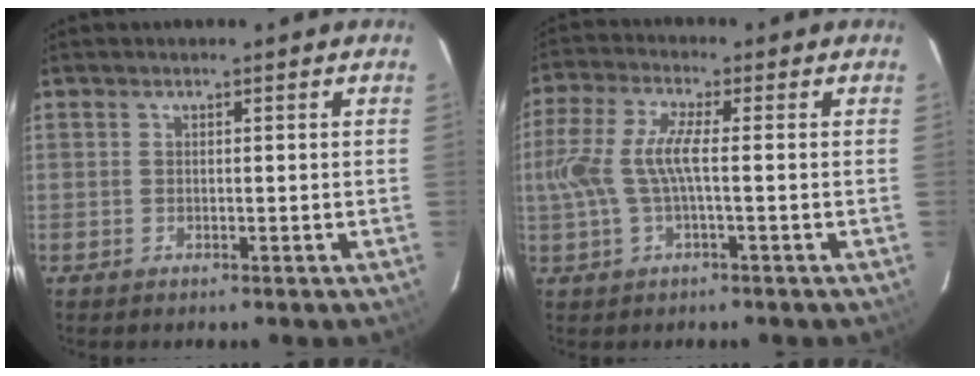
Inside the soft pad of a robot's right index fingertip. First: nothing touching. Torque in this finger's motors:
{"motor_torque": [0.32, 0.01, 0.34, 0.15]}